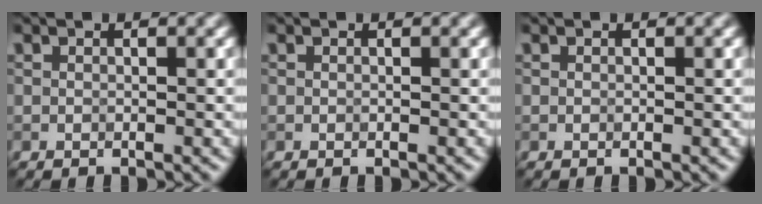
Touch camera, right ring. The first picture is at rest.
{"total": 0.0}
{"total": 0.0}